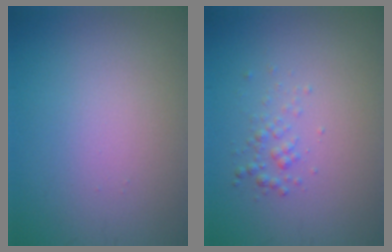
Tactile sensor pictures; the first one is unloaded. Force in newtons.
{"total": 1.2, "press": 1.2, "slide": 0.1}